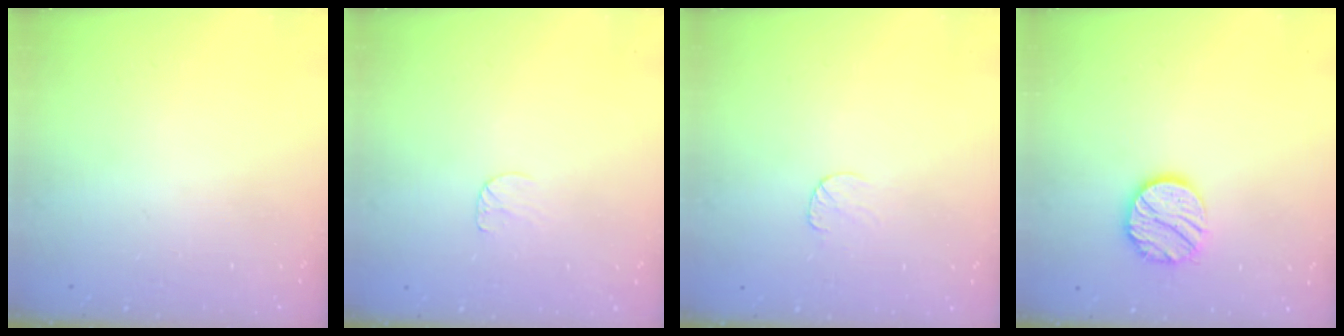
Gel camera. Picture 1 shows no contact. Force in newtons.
{"total": 4.4, "press": 4.4, "slide": 0.4}
{"total": 4.4, "press": 4.4, "slide": 0.4}
{"total": 12.6, "press": 12.6, "slide": 1.1}